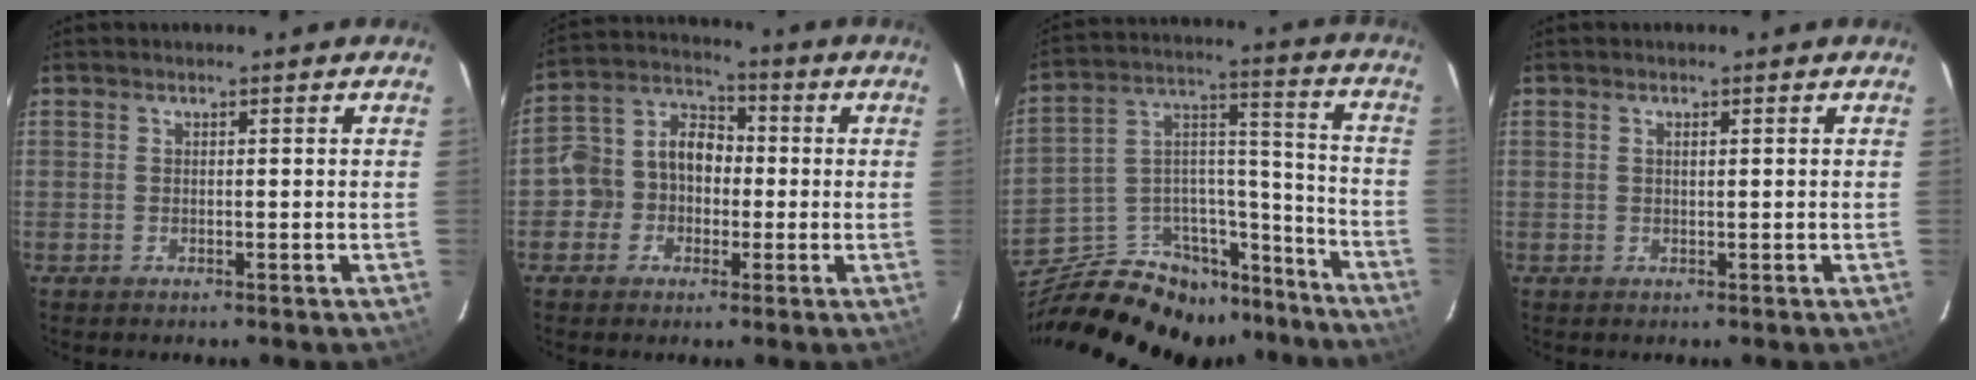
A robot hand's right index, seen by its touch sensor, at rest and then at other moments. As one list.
[{"total": 8.9, "force": [-2.2, 7.9, 3.7], "torque": [-0.079, 0.038, -0.047]}, {"total": 27.1, "force": [-20.7, 13.5, 11.1], "torque": [-0.228, 0.065, -0.295]}, {"total": 0.7, "force": [0.3, 0.2, 0.6], "torque": [-0.012, 0.003, 0.005]}]